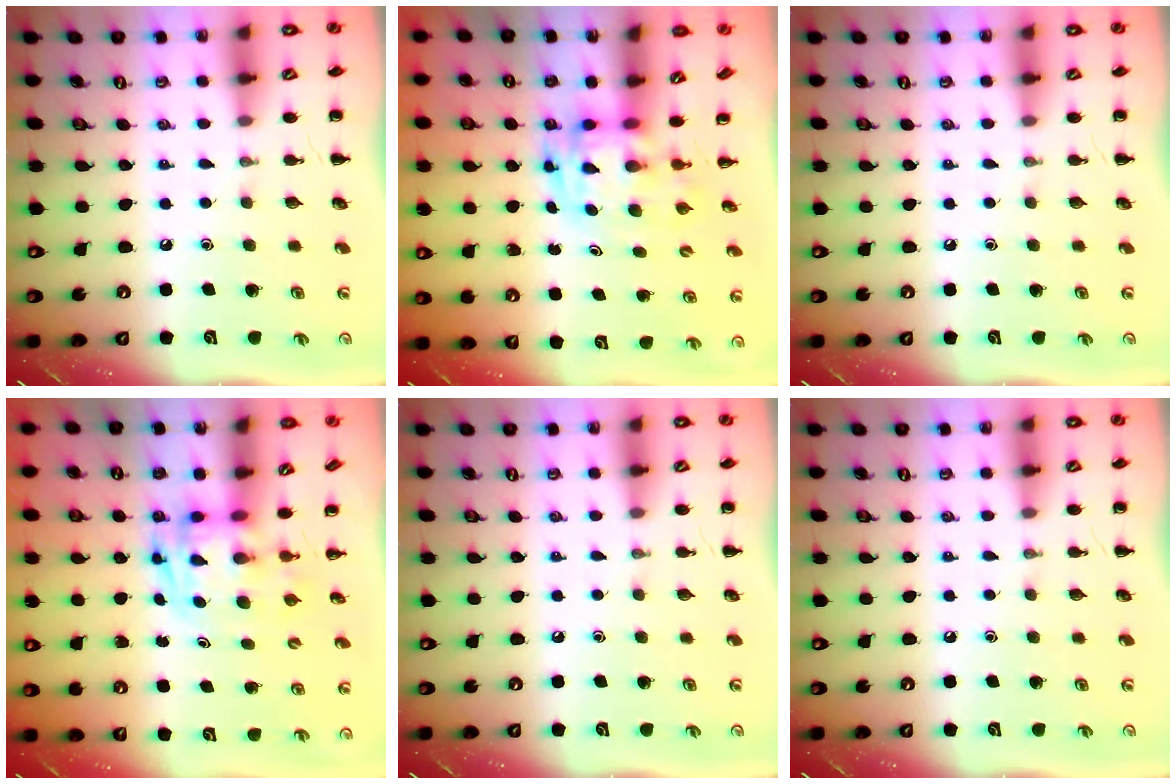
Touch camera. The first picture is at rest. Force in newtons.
{"total": 2.9, "press": 2.9, "slide": 0.6}
{"total": 0.0}
{"total": 2.7, "press": 2.7, "slide": 0.5}
{"total": 0.0}
{"total": 0.0}